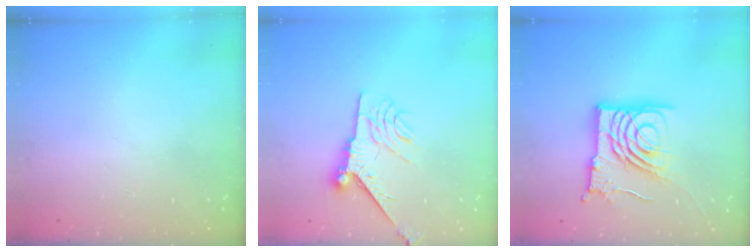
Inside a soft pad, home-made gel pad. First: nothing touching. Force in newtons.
{"total": 9.6, "press": 9.5, "slide": 1.0}
{"total": 15.5, "press": 15.5, "slide": 1.2}